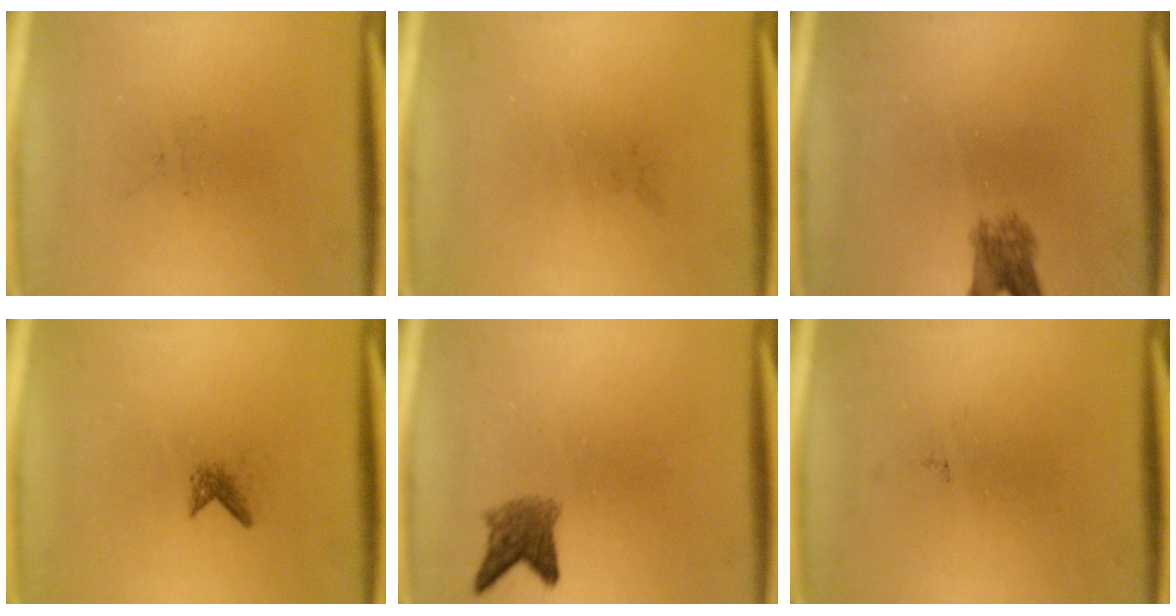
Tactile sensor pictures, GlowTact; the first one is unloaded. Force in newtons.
{"total": 0.0}
{"total": 3.4}
{"total": 1.1}
{"total": 3.3}
{"total": 0.0}